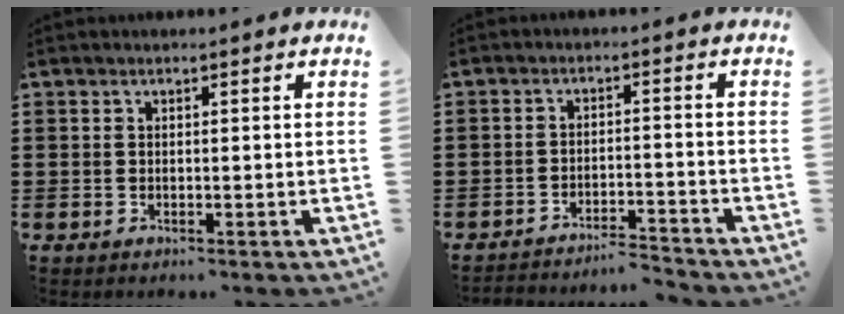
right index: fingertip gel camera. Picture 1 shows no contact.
{"total": 3.9, "force": [-3.9, 0.1, 0.0], "torque": [-0.006, 0.000, -0.084]}